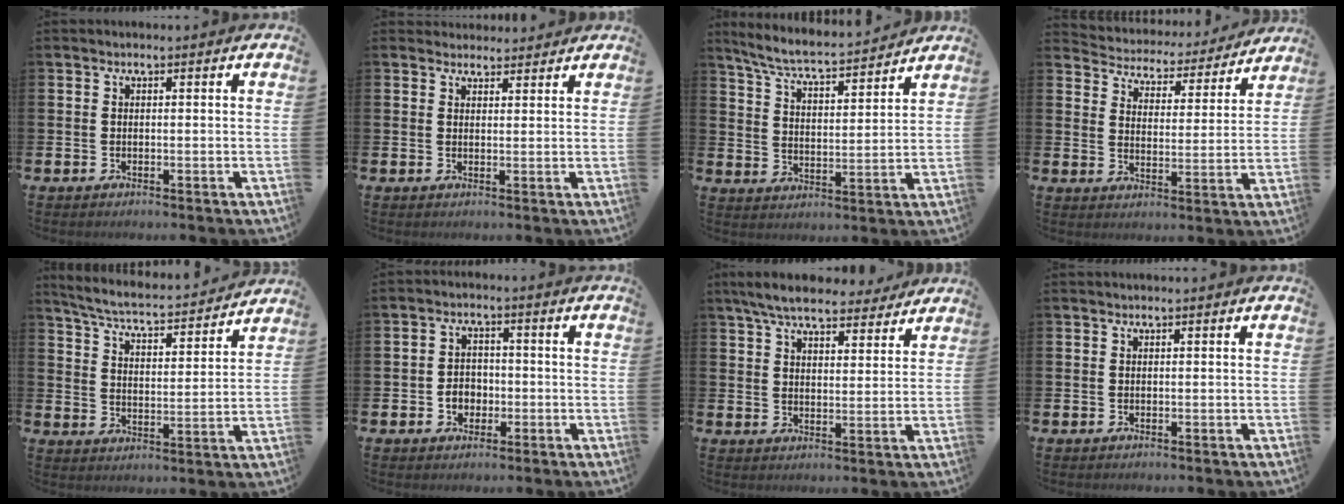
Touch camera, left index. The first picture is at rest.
{"total": 2.5, "force": [2.4, 0.7, -0.2], "torque": [0.007, -0.013, 0.042]}
{"total": 6.3, "force": [5.9, 0.5, 2.1], "torque": [-0.071, -0.043, 0.100]}
{"total": 4.4, "force": [4.2, 1.3, 0.0], "torque": [-0.024, -0.043, 0.065]}
{"total": 5.5, "force": [5.2, 0.6, 1.7], "torque": [-0.061, -0.045, 0.083]}
{"total": 3.2, "force": [-1.1, 2.6, 1.6], "torque": [-0.018, -0.003, -0.028]}
{"total": 7.4, "force": [6.8, 1.8, 2.4], "torque": [-0.061, -0.031, 0.122]}
{"total": 0.0}